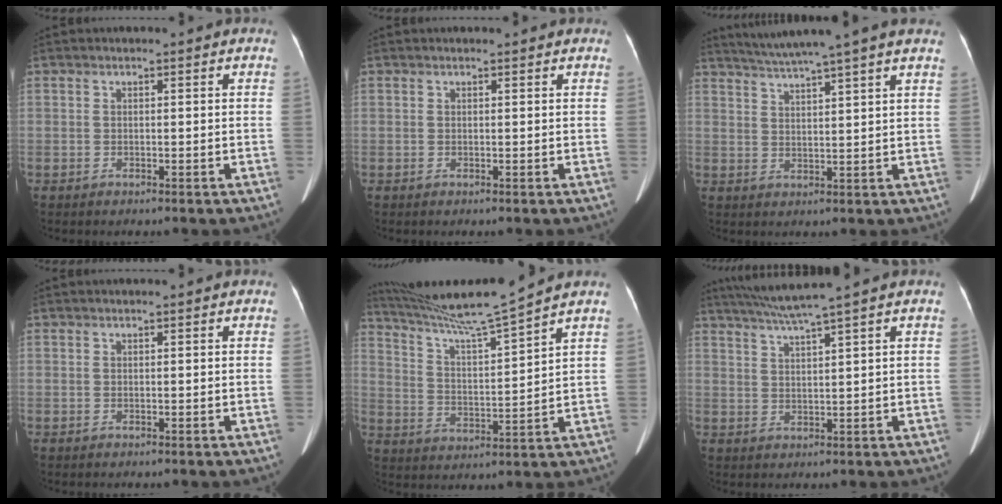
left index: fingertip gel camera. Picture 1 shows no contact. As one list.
[{"total": 1.6, "force": [1.5, 0.3, 0.5], "torque": [-0.012, 0.015, 0.018]}, {"total": 10.4, "force": [9.0, -1.6, 5.0], "torque": [-0.091, 0.020, 0.125]}, {"total": 0.0}, {"total": 12.1, "force": [10.7, -2.9, 4.8], "torque": [-0.089, -0.015, 0.193]}, {"total": 5.8, "force": [4.7, -1.9, 2.9], "torque": [-0.057, 0.004, 0.091]}]